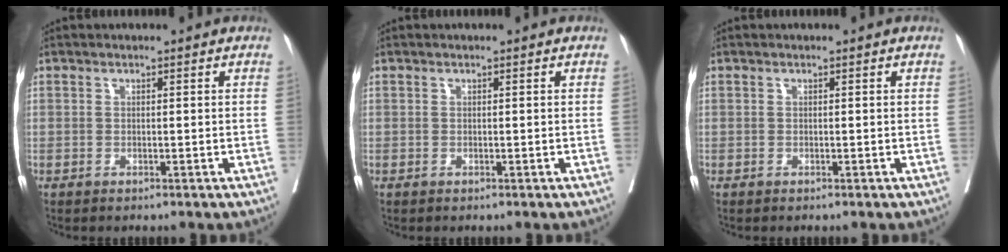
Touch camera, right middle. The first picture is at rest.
{"total": 0.0}
{"total": 0.0}